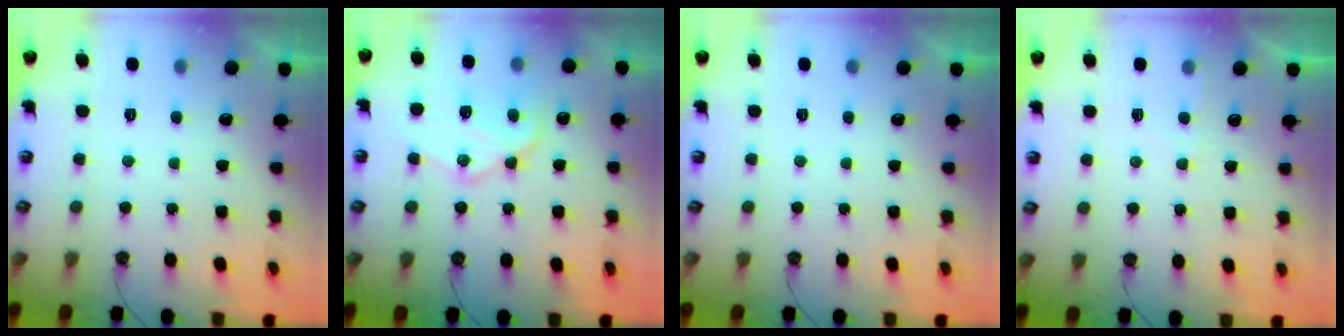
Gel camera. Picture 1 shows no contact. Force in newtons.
{"total": 15.6, "press": 15.5, "slide": 1.1}
{"total": 0.0}
{"total": 4.3, "press": 4.2, "slide": 0.6}